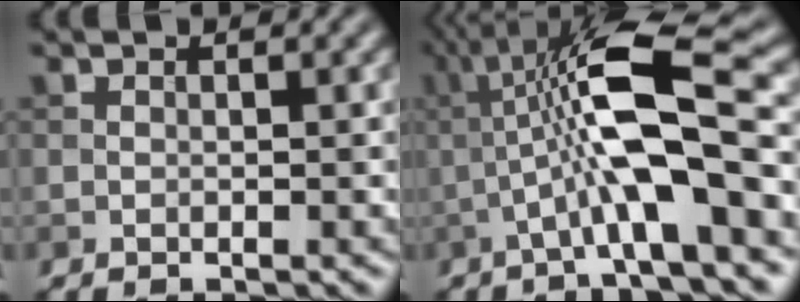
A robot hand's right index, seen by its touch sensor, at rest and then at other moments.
{"total": 10.2, "force": [-0.8, 2.0, 10.0], "torque": [-0.169, 0.026, -0.020]}